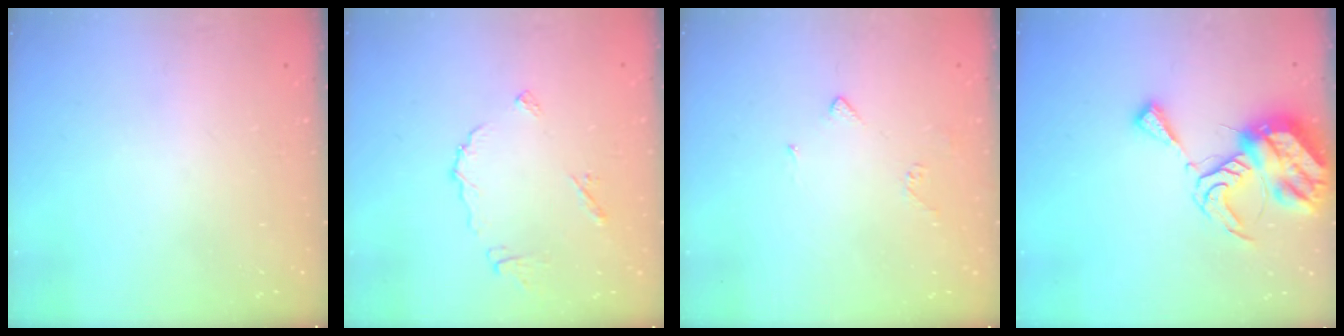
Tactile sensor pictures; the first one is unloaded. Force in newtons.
{"total": 7.8, "press": 7.8, "slide": 0.4}
{"total": 3.2, "press": 3.1, "slide": 0.7}
{"total": 12.4, "press": 12.3, "slide": 1.2}